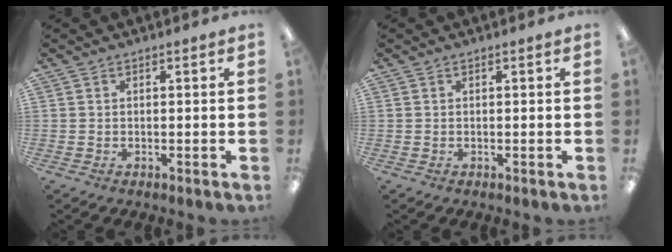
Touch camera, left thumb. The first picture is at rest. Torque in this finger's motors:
{"motor_torque": [-0.01, 0.01, -0.01, -0.02, 0.00]}